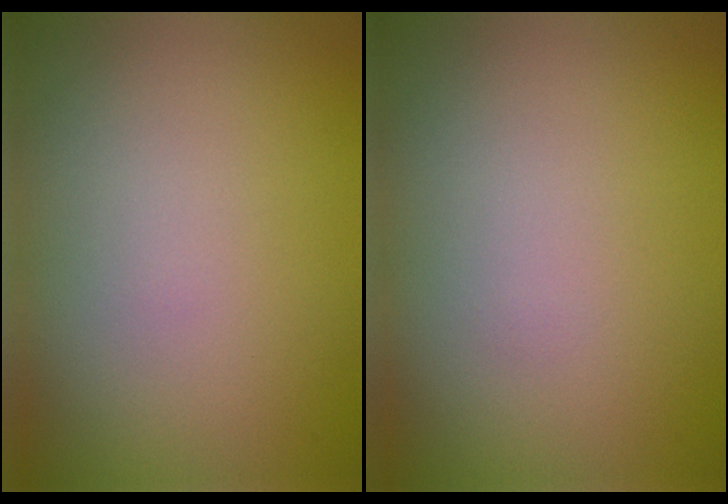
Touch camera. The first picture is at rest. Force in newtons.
{"total": 0.0}